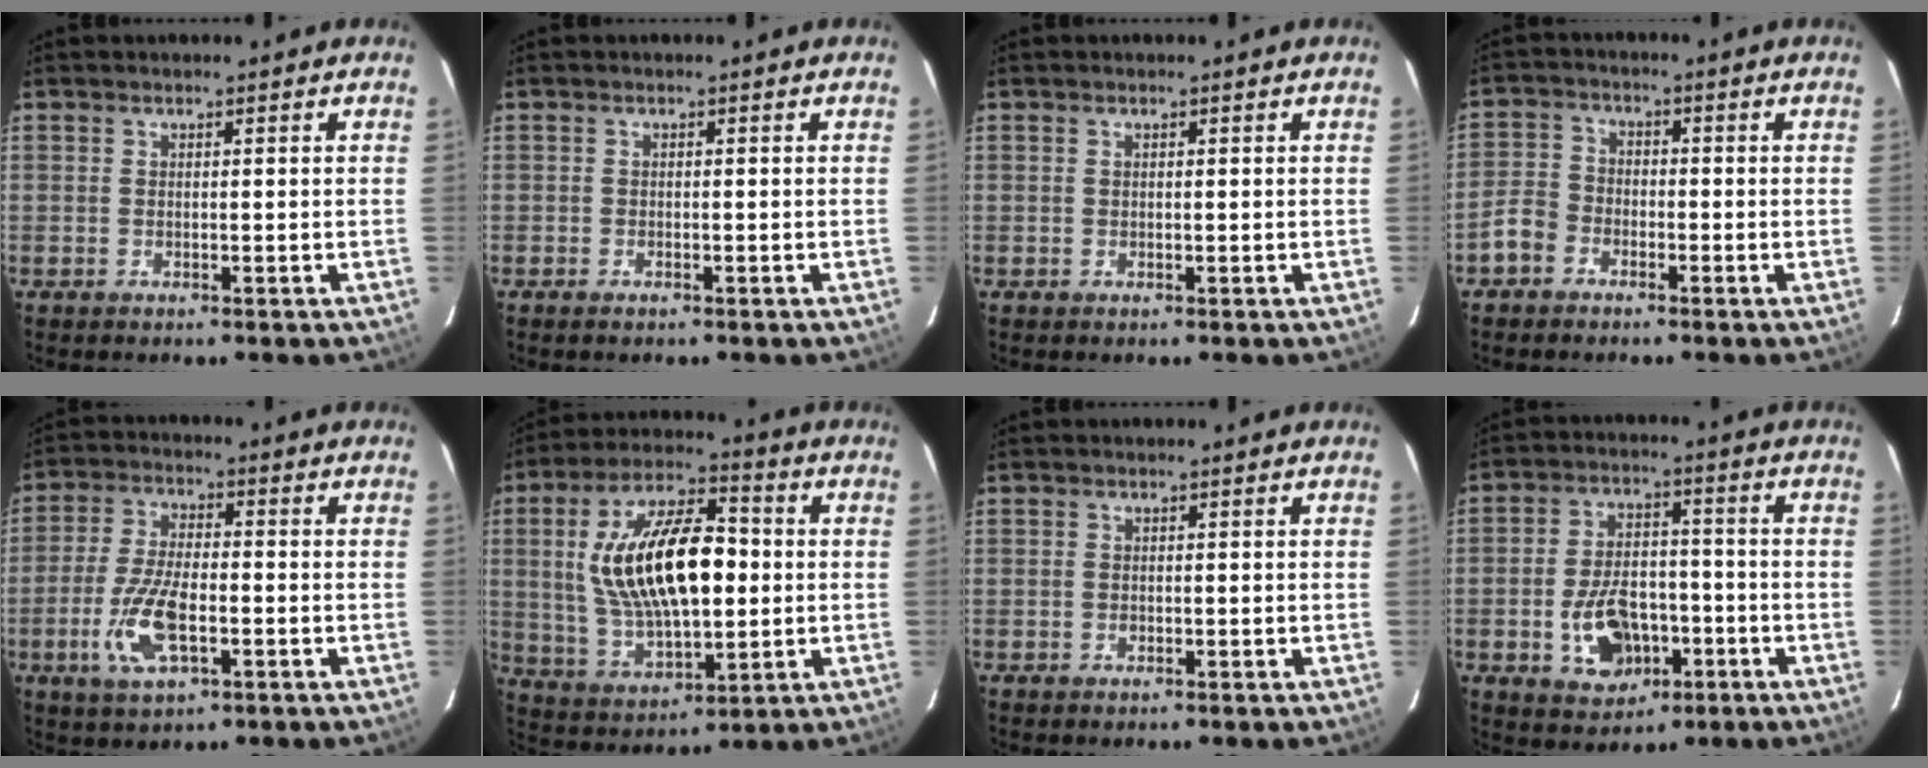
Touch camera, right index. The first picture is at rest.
{"total": 0.7, "force": [-0.6, 0.3, 0.3], "torque": [-0.008, -0.001, -0.012]}
{"total": 0.0}
{"total": 4.6, "force": [-2.8, 3.4, 1.4], "torque": [-0.032, 0.016, -0.057]}
{"total": 10.8, "force": [-3.5, 4.4, 9.3], "torque": [-0.197, -0.005, -0.065]}
{"total": 20.2, "force": [1.6, 9.3, 17.9], "torque": [-0.337, 0.018, 0.043]}
{"total": 0.7, "force": [-0.2, 0.6, 0.4], "torque": [-0.006, 0.000, -0.003]}
{"total": 11.6, "force": [-4.0, 7.5, 7.9], "torque": [-0.159, 0.012, -0.052]}